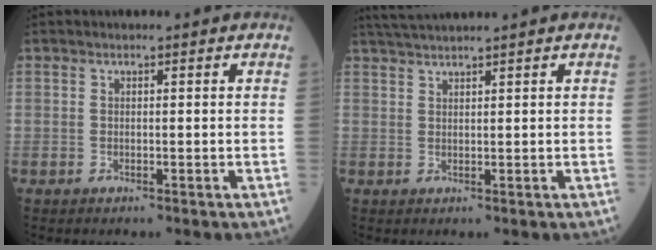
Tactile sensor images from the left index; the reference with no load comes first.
{"total": 5.2, "force": [4.7, -0.8, 2.1], "torque": [-0.037, 0.028, 0.088]}